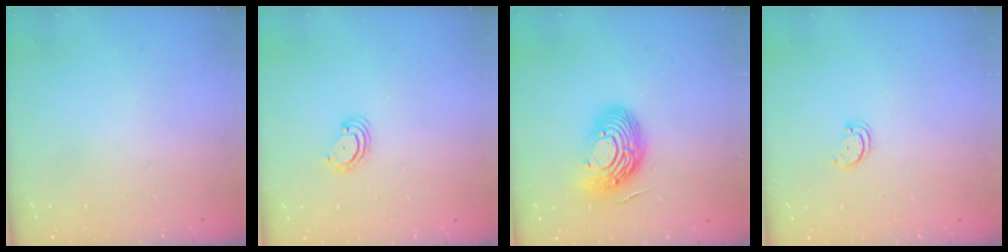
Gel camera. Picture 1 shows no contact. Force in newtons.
{"total": 3.9, "press": 3.9, "slide": 0.2}
{"total": 14.9, "press": 14.9, "slide": 1.3}
{"total": 2.2, "press": 2.1, "slide": 0.4}